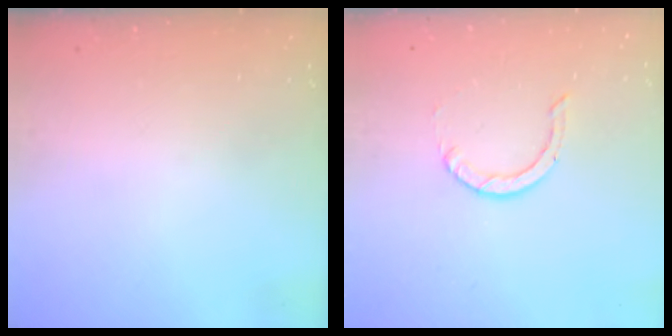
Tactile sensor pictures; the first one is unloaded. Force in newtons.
{"total": 0.8, "press": 0.8, "slide": 0.1}